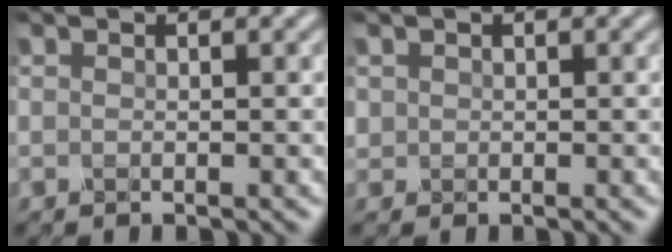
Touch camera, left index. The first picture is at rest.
{"total": 0.7, "force": [0.3, 0.6, -0.2], "torque": [0.008, 0.000, 0.002]}